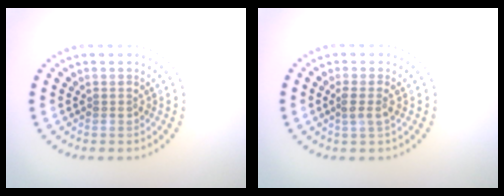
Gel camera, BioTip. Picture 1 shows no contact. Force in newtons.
{"total": 1.8, "press": 1.5, "slide": 1.0}